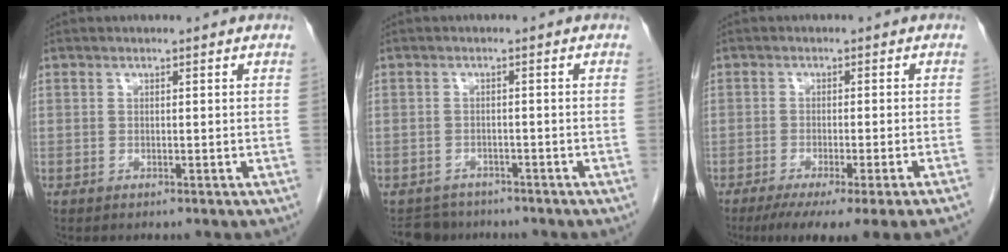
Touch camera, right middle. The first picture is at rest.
{"total": 4.3, "force": [-3.8, 2.0, -0.3], "torque": [0.006, -0.001, -0.061]}
{"total": 12.5, "force": [-9.9, -1.1, 7.6], "torque": [-0.075, -0.033, -0.139]}